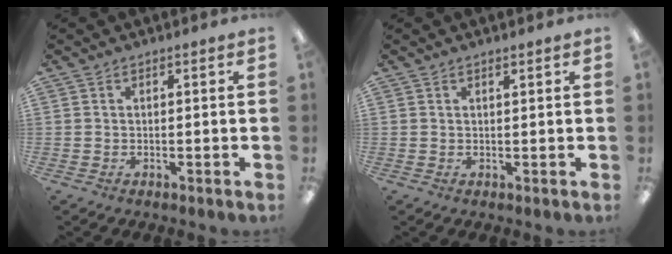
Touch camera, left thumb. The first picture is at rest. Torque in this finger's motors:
{"motor_torque": [-0.18, -0.17, 0.00, -0.14, 0.07]}